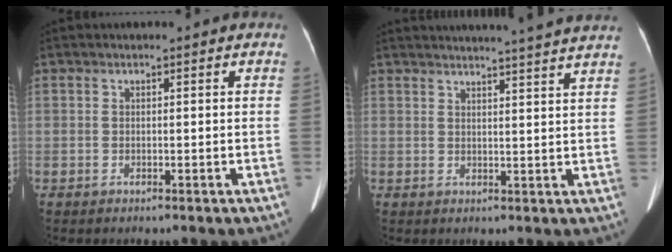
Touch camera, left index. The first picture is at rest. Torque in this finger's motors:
{"motor_torque": [0.62, -0.76, 0.23, 0.07]}